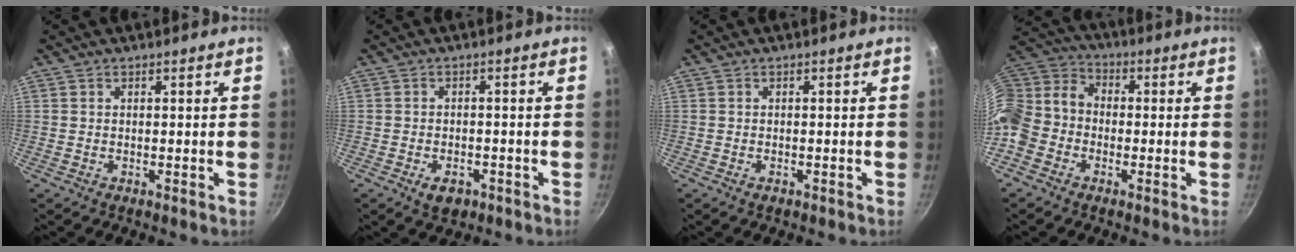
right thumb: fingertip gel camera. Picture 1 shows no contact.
{"total": 3.6, "force": [-2.0, 2.2, 2.1], "torque": [-0.029, 0.007, -0.027]}
{"total": 0.5, "force": [-0.4, 0.3, 0.2], "torque": [-0.004, 0.004, -0.006]}
{"total": 14.4, "force": [-3.2, 11.5, 8.1], "torque": [-0.180, 0.049, -0.071]}